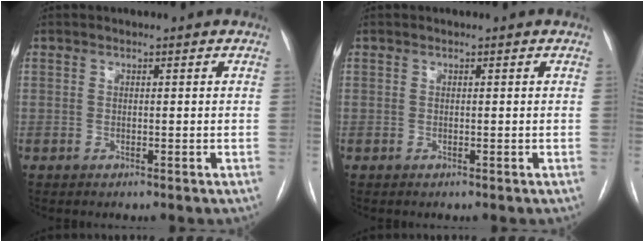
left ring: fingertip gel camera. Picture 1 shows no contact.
{"total": 0.0}